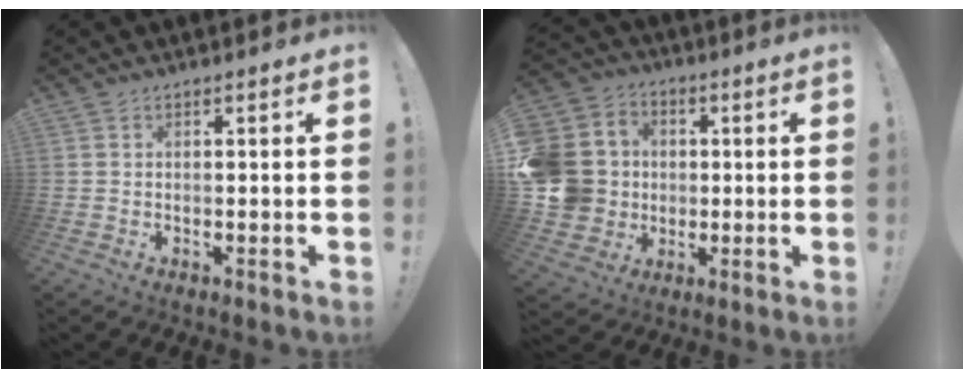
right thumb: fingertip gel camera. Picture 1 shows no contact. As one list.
[{"total": 15.2, "force": [-0.4, 14.0, 6.1], "torque": [-0.109, 0.016, 0.009]}]